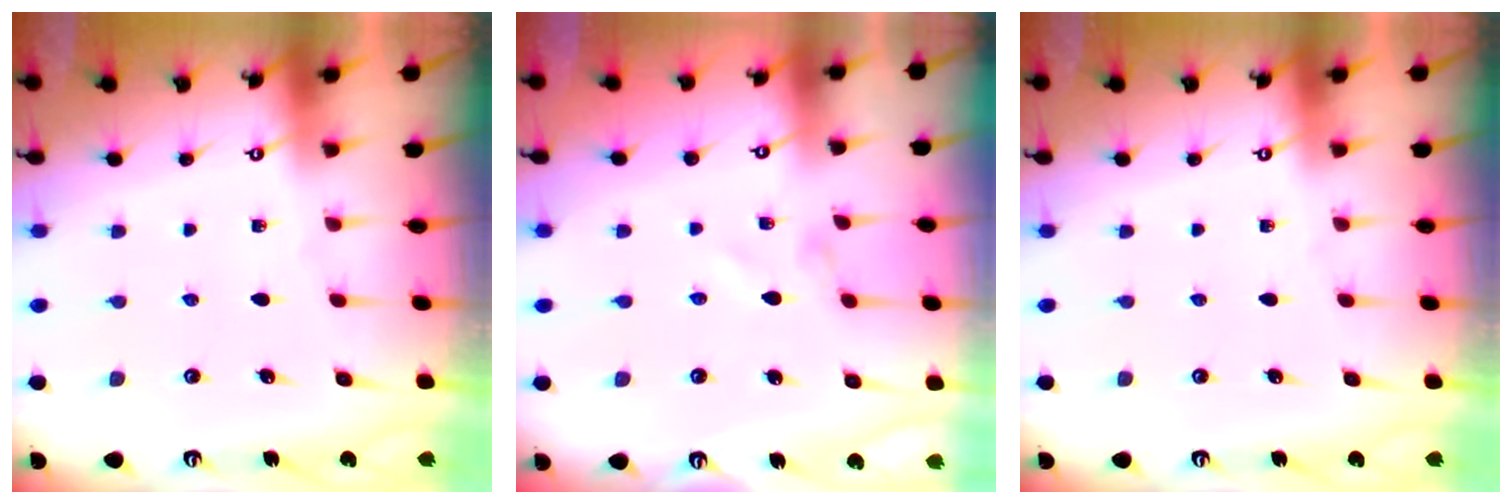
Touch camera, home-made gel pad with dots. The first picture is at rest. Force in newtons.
{"total": 0.0}
{"total": 0.0}